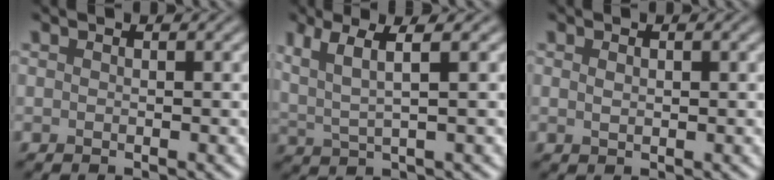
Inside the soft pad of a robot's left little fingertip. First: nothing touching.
{"total": 4.0, "force": [1.9, 0.8, 3.5], "torque": [-0.073, 0.000, 0.039]}
{"total": 0.9, "force": [0.3, 0.5, 0.8], "torque": [-0.017, 0.000, 0.006]}